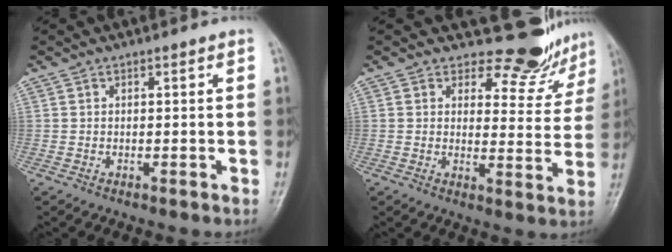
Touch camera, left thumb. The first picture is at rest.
{"total": 9.9, "force": [9.2, 3.6, 0.9], "torque": [0.027, -0.084, 0.103]}